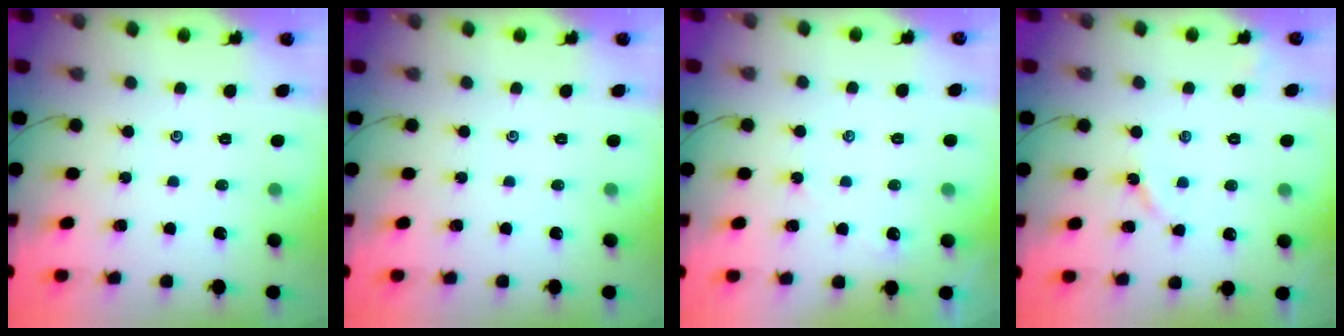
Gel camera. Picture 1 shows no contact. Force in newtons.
{"total": 0.0}
{"total": 3.0, "press": 2.9, "slide": 0.4}
{"total": 2.5, "press": 2.4, "slide": 0.5}